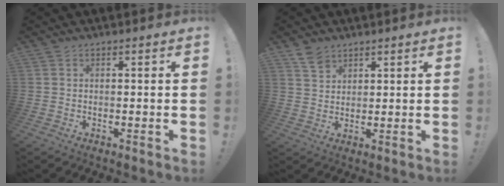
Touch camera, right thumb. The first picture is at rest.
{"total": 5.1, "force": [3.9, 2.9, 1.3], "torque": [-0.021, -0.021, 0.075]}